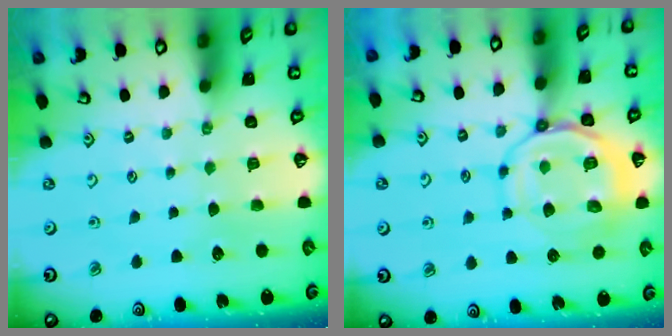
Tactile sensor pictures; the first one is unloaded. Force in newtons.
{"total": 12.2, "press": 12.0, "slide": 1.6}